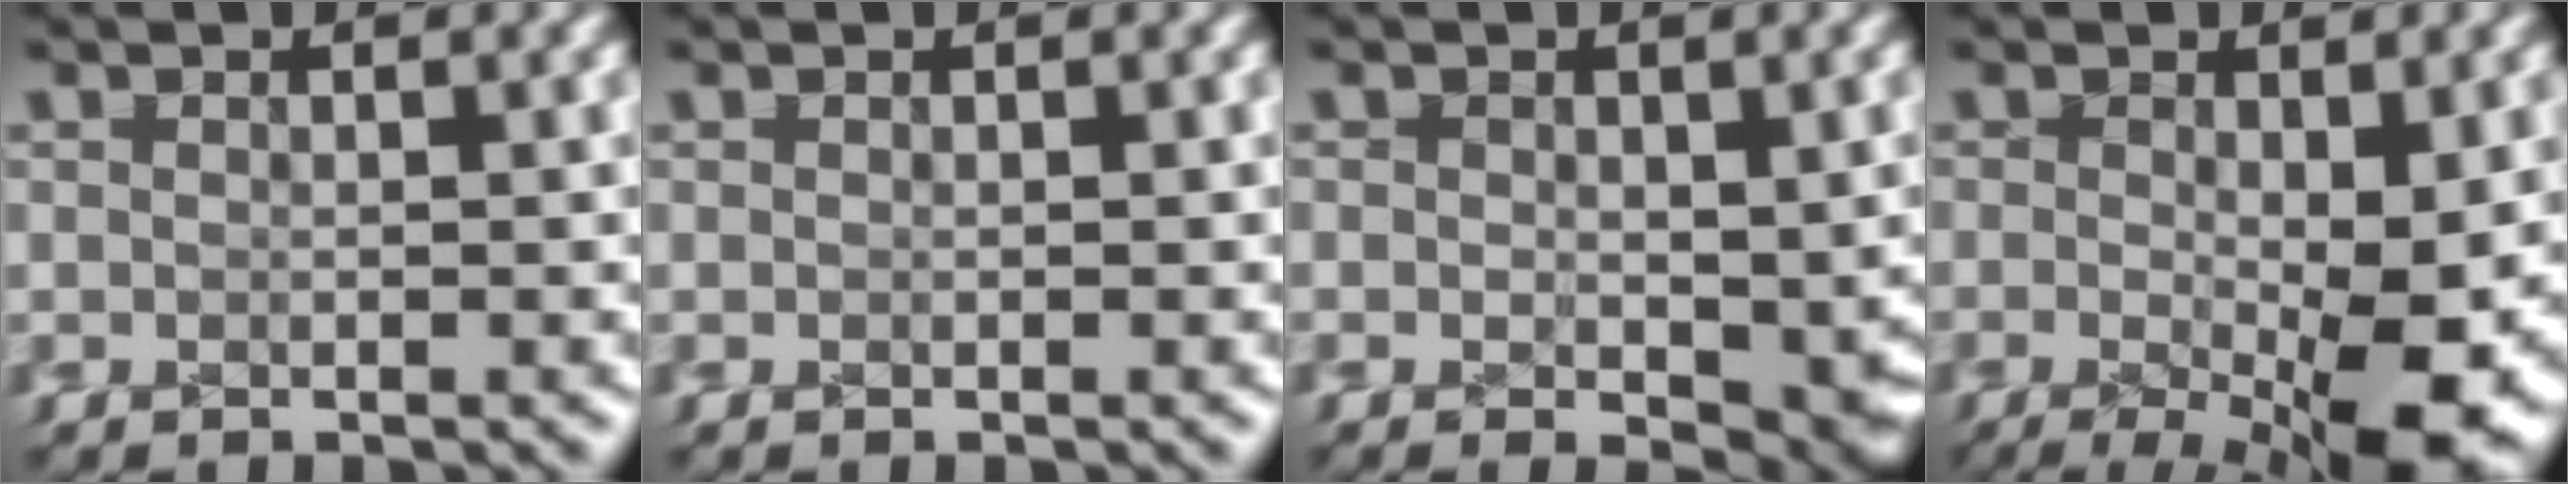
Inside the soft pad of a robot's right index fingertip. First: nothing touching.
{"total": 0.0}
{"total": 2.6, "force": [-0.8, 1.2, 2.1], "torque": [-0.033, -0.018, -0.006]}
{"total": 9.0, "force": [-2.3, 3.7, 7.9], "torque": [-0.103, -0.046, -0.011]}